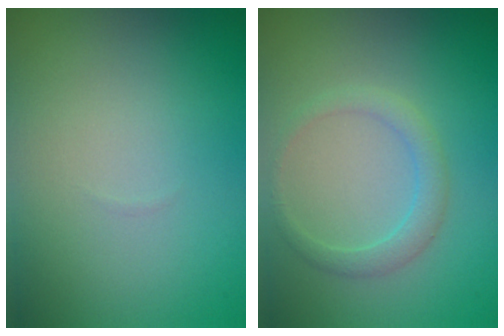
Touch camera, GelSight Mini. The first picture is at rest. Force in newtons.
{"total": 1.9, "press": 1.9, "slide": 0.1}